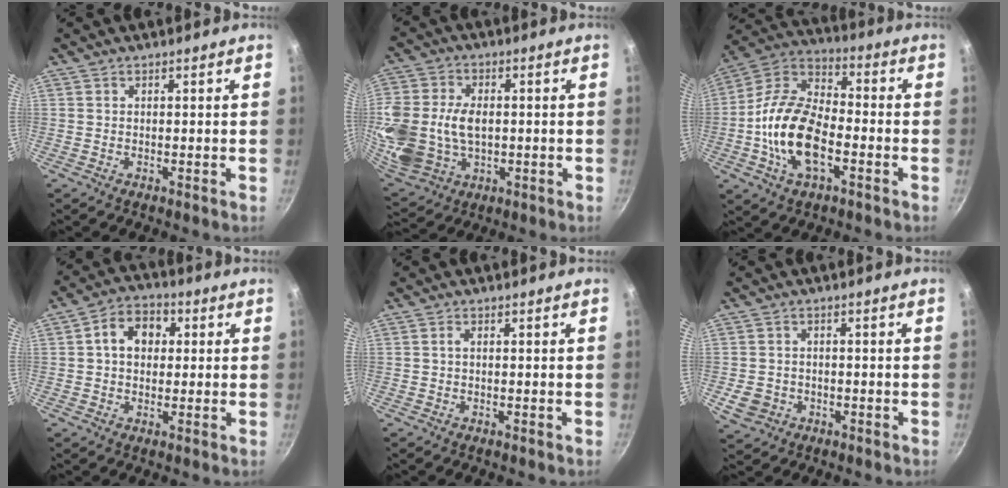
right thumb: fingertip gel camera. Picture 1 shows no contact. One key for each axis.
{"total": 20.7, "fx": -0.1, "fy": 15.4, "fz": 13.9, "tx": -0.321, "ty": 0.014, "tz": 0.011}
{"total": 17.3, "fx": -4.4, "fy": 9.3, "fz": 13.9, "tx": -0.249, "ty": 0.037, "tz": -0.100}
{"total": 8.2, "fx": 1.4, "fy": 6.2, "fz": 5.1, "tx": -0.051, "ty": 0.017, "tz": 0.009}
{"total": 0.8, "fx": 0.0, "fy": 0.4, "fz": 0.6, "tx": -0.014, "ty": 0.005, "tz": -0.001}
{"total": 4.9, "fx": -1.5, "fy": 4.2, "fz": 2.1, "tx": -0.037, "ty": 0.014, "tz": -0.018}